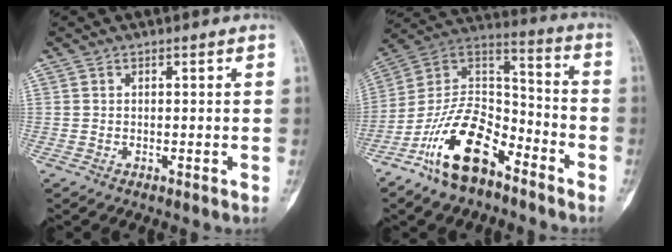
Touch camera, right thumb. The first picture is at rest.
{"total": 17.7, "force": [-10.6, 8.7, 11.1], "torque": [-0.188, 0.086, -0.201]}